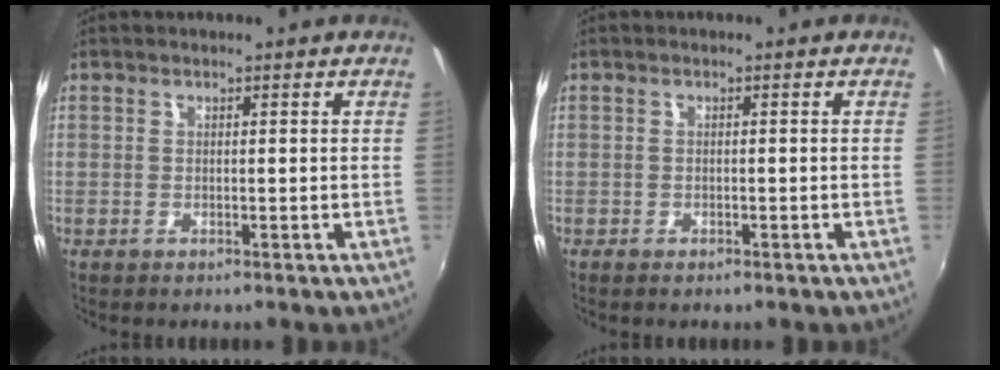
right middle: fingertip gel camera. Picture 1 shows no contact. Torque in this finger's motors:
{"motor_torque": [-0.29, 0.08, -0.02, 0.00]}